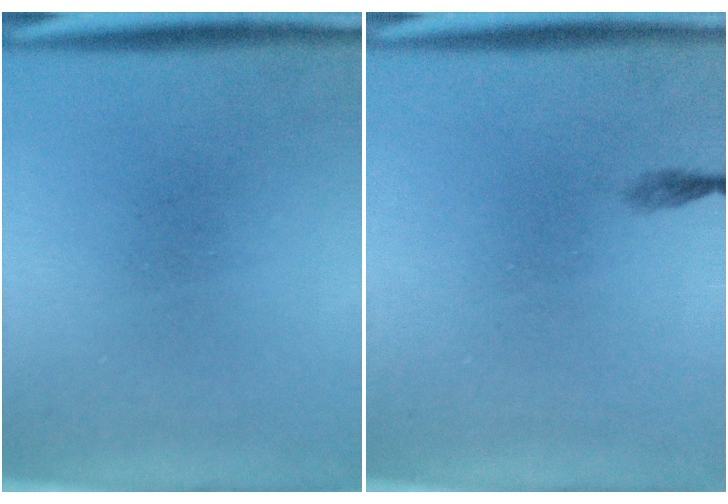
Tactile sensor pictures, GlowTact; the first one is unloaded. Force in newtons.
{"total": 0.6}